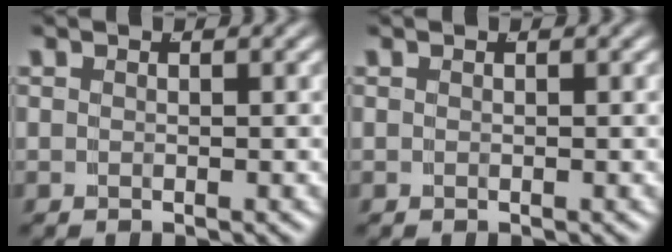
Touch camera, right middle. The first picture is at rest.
{"total": 0.0}